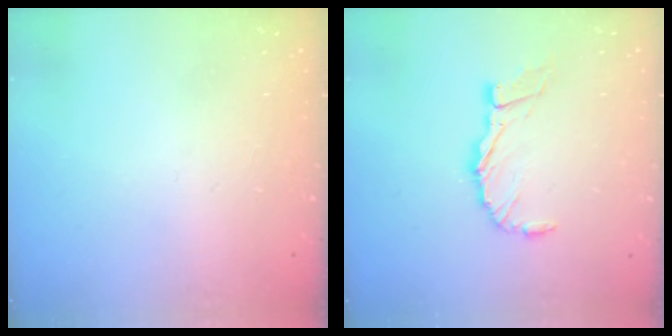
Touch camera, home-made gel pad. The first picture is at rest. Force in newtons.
{"total": 9.3, "press": 9.3, "slide": 0.8}